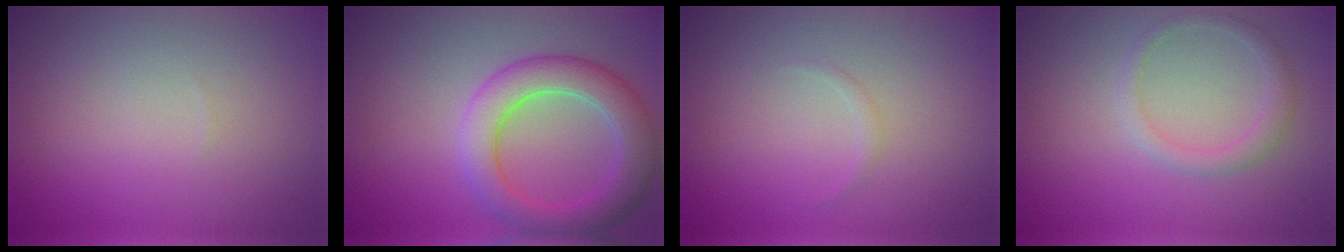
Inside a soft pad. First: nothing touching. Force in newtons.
{"total": 5.6, "press": 5.6, "slide": 0.2}
{"total": 0.5, "press": 0.5, "slide": 0.0}
{"total": 1.8, "press": 1.8, "slide": 0.1}